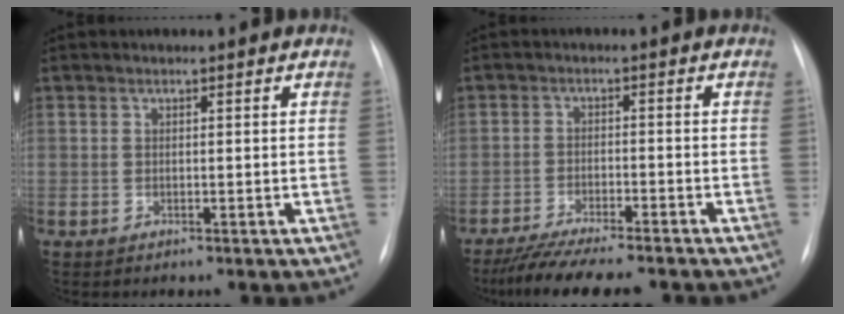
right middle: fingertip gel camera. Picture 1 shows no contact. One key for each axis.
{"total": 10.9, "fx": -9.4, "fy": 1.2, "fz": 5.4, "tx": -0.085, "ty": -0.020, "tz": -0.145}